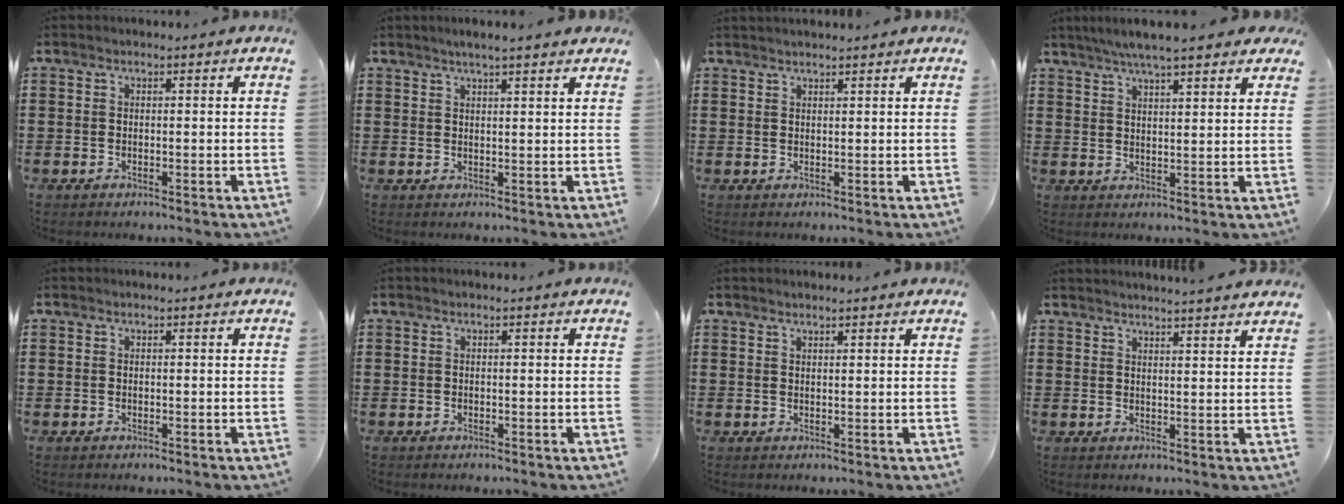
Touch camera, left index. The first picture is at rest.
{"total": 2.3, "force": [2.1, -0.1, 1.0], "torque": [-0.024, 0.000, 0.038]}
{"total": 1.1, "force": [1.1, 0.0, 0.0], "torque": [-0.004, 0.000, 0.021]}
{"total": 5.4, "force": [4.6, 0.5, 2.8], "torque": [-0.068, -0.004, 0.080]}
{"total": 0.0}
{"total": 0.0}
{"total": 1.1, "force": [1.1, 0.1, 0.2], "torque": [-0.006, 0.000, 0.021]}
{"total": 2.8, "force": [2.7, -0.8, 0.0], "torque": [-0.008, -0.013, 0.049]}